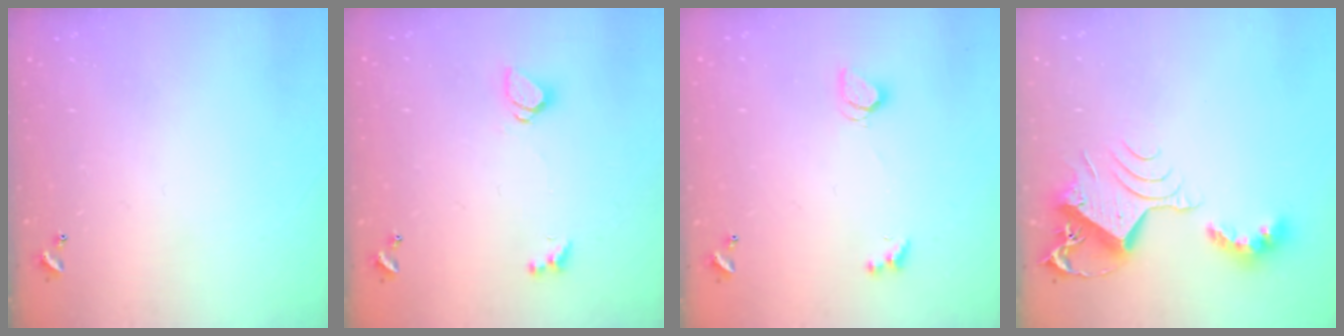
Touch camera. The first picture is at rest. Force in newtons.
{"total": 1.2, "press": 1.1, "slide": 0.5}
{"total": 1.7, "press": 1.7, "slide": 0.4}
{"total": 11.6, "press": 11.6, "slide": 1.2}